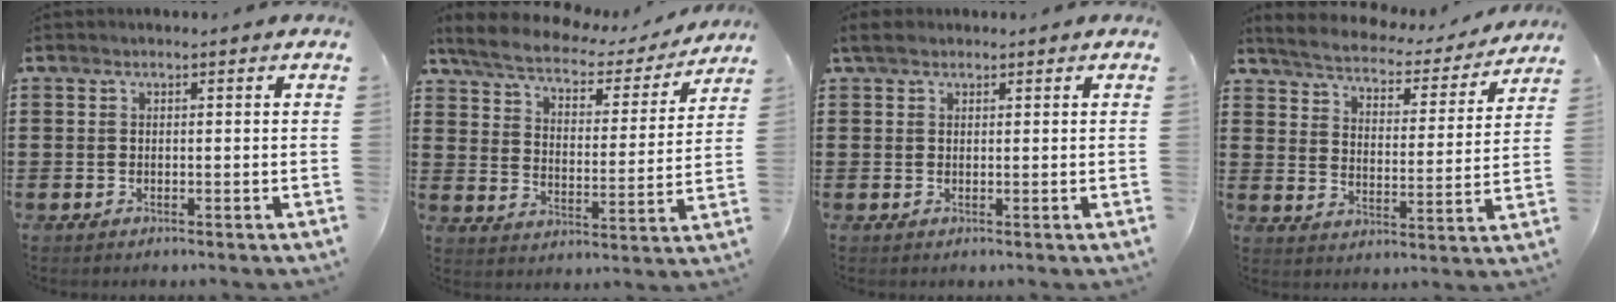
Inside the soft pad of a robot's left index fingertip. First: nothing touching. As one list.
[{"total": 5.4, "force": [4.7, 1.4, 2.2], "torque": [-0.066, -0.028, 0.076]}, {"total": 1.7, "force": [1.2, 0.8, 1.0], "torque": [-0.022, 0.006, 0.022]}, {"total": 3.8, "force": [3.7, 0.4, 0.7], "torque": [-0.040, -0.030, 0.056]}]